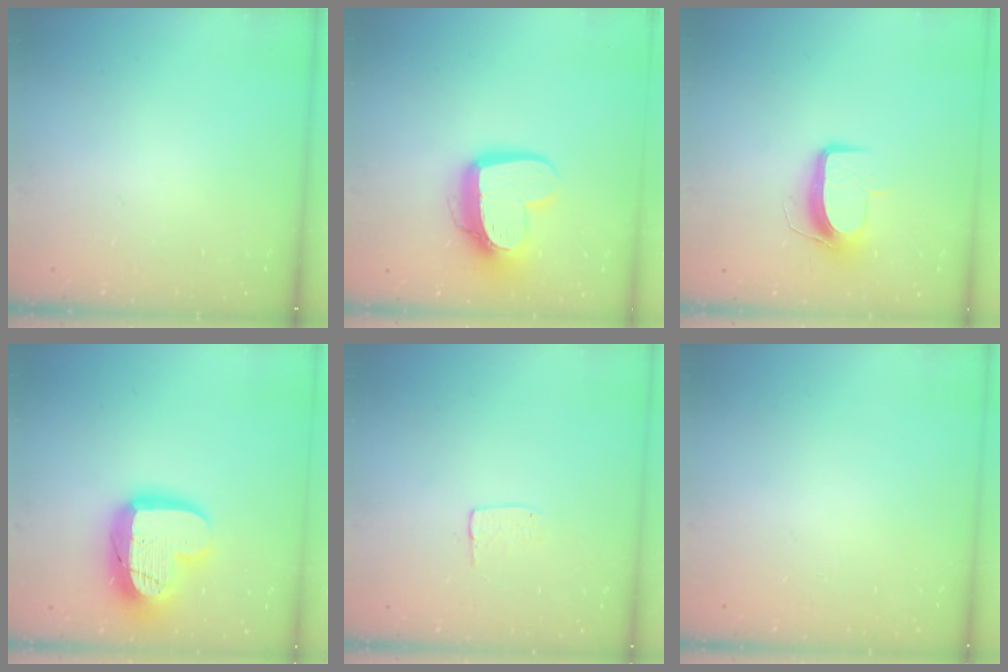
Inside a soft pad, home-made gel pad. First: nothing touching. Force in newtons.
{"total": 14.0, "press": 13.9, "slide": 1.3}
{"total": 9.8, "press": 9.8, "slide": 0.3}
{"total": 20.6, "press": 20.6, "slide": 1.5}
{"total": 3.8, "press": 3.8, "slide": 0.2}
{"total": 0.0}